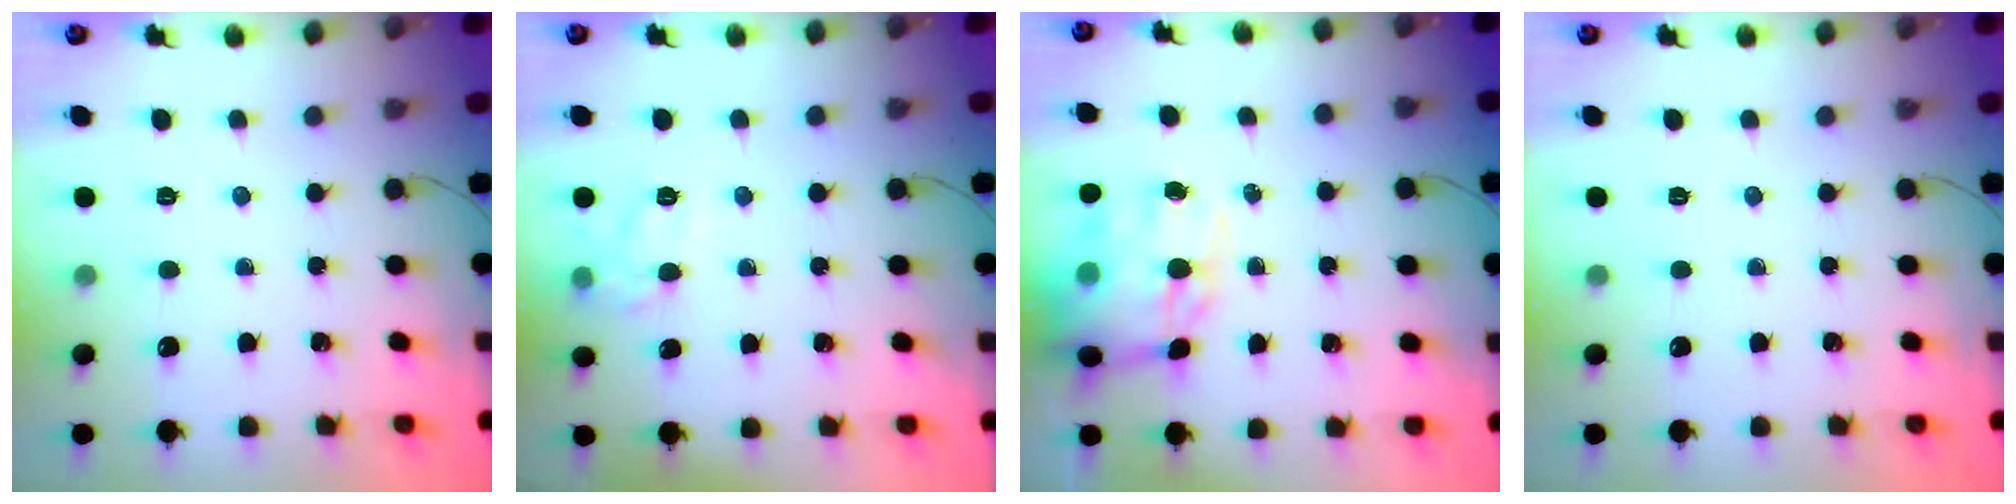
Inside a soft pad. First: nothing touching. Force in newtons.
{"total": 9.1, "press": 9.1, "slide": 0.6}
{"total": 16.2, "press": 15.6, "slide": 4.4}
{"total": 0.0}